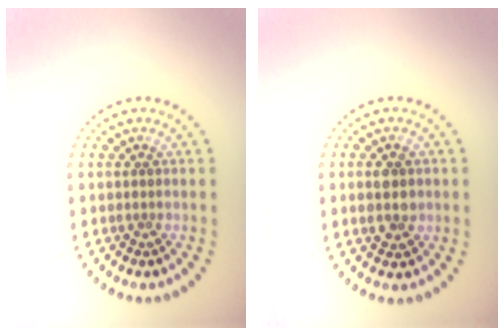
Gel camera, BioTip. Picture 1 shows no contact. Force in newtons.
{"total": 2.6, "press": 2.5, "slide": 0.2}